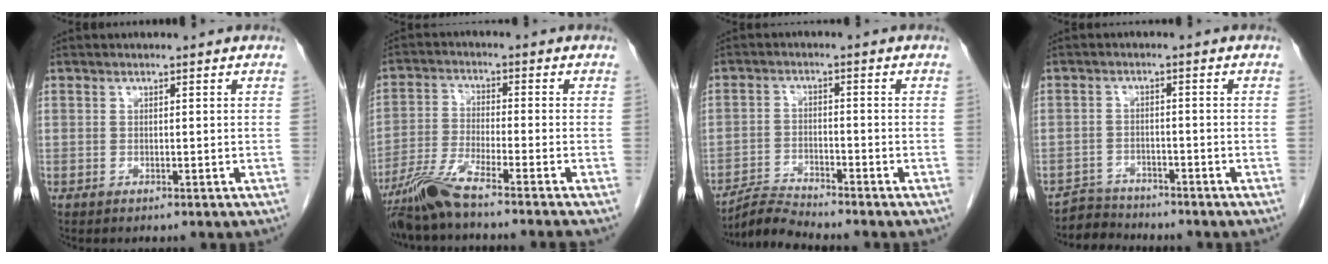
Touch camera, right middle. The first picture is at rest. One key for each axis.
{"total": 8.1, "fx": -6.7, "fy": -1.5, "fz": 4.4, "tx": -0.086, "ty": -0.027, "tz": -0.126}
{"total": 4.3, "fx": -4.1, "fy": -1.0, "fz": -0.2, "tx": -0.002, "ty": -0.015, "tz": -0.077}
{"total": 5.4, "fx": -5.3, "fy": 0.8, "fz": -0.5, "tx": 0.008, "ty": -0.005, "tz": -0.094}